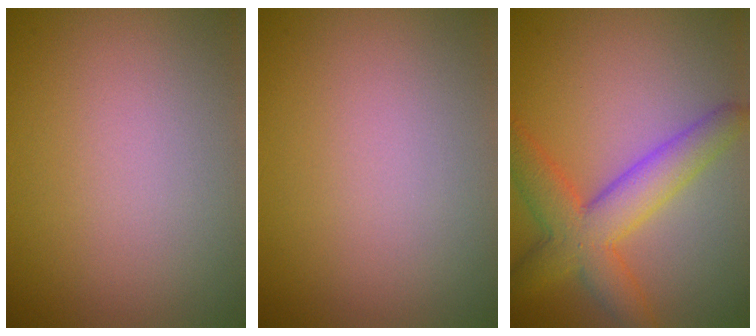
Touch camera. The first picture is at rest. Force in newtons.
{"total": 0.0}
{"total": 5.9, "press": 5.9, "slide": 0.2}